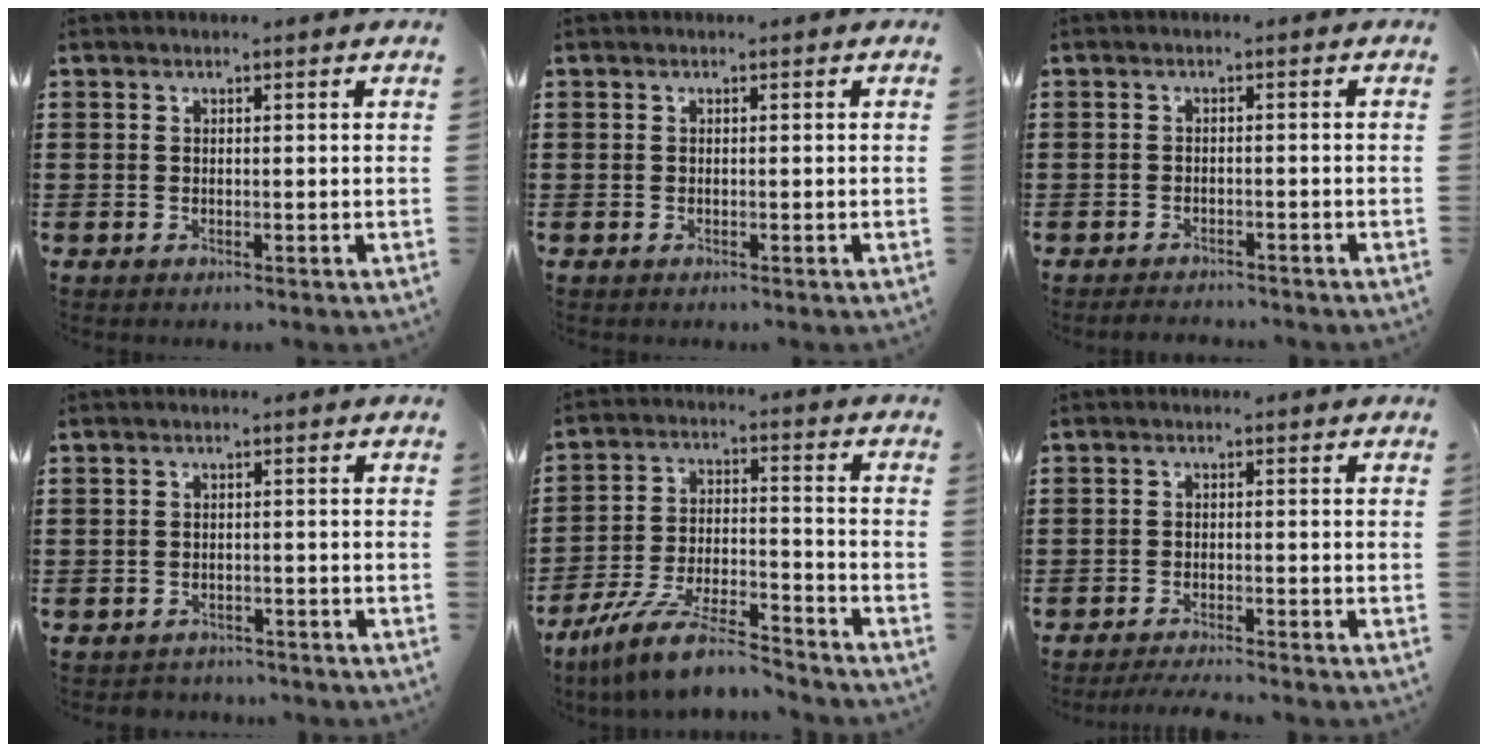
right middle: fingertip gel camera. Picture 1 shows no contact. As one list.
[{"total": 0.0}, {"total": 1.4, "force": [-1.4, 0.1, 0.1], "torque": [-0.006, 0.001, -0.030]}, {"total": 1.4, "force": [-1.4, 0.4, -0.1], "torque": [-0.004, 0.001, -0.032]}, {"total": 10.2, "force": [-8.8, 1.1, 5.1], "torque": [-0.100, 0.014, -0.172]}, {"total": 2.1, "force": [-2.0, -0.1, 0.6], "torque": [-0.009, 0.000, -0.039]}]